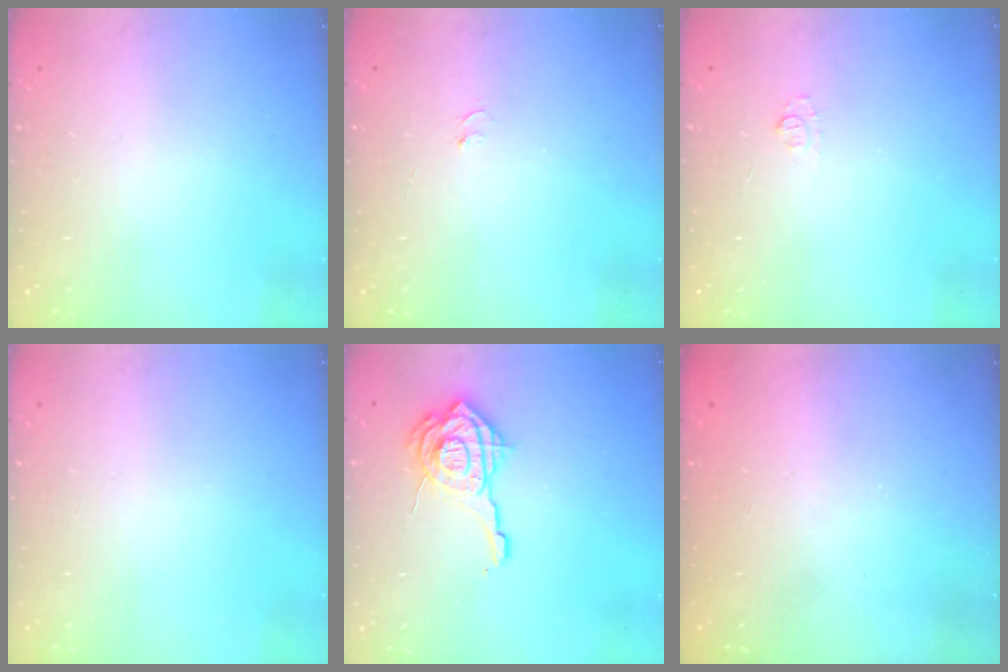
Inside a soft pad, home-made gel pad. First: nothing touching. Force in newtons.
{"total": 3.4, "press": 3.4, "slide": 0.3}
{"total": 3.8, "press": 3.8, "slide": 0.5}
{"total": 0.0}
{"total": 14.5, "press": 14.5, "slide": 1.3}
{"total": 2.3, "press": 2.2, "slide": 0.8}